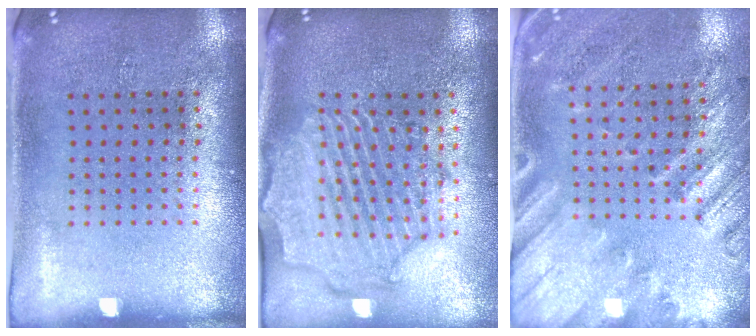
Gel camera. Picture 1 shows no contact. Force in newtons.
{"total": 2.5, "press": 2.2, "slide": 1.1}
{"total": 2.5, "press": 2.0, "slide": 1.6}